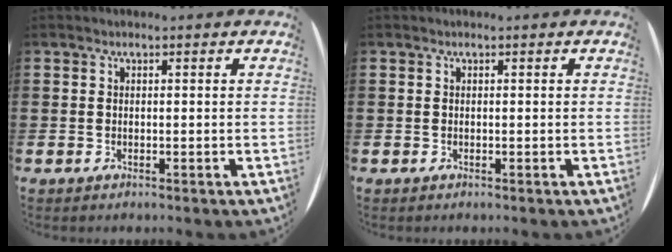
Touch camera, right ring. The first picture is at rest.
{"total": 0.0}